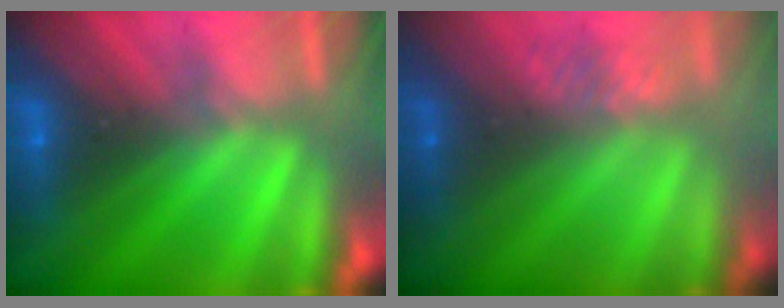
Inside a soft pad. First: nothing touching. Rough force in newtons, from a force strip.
{"total": 2.9}